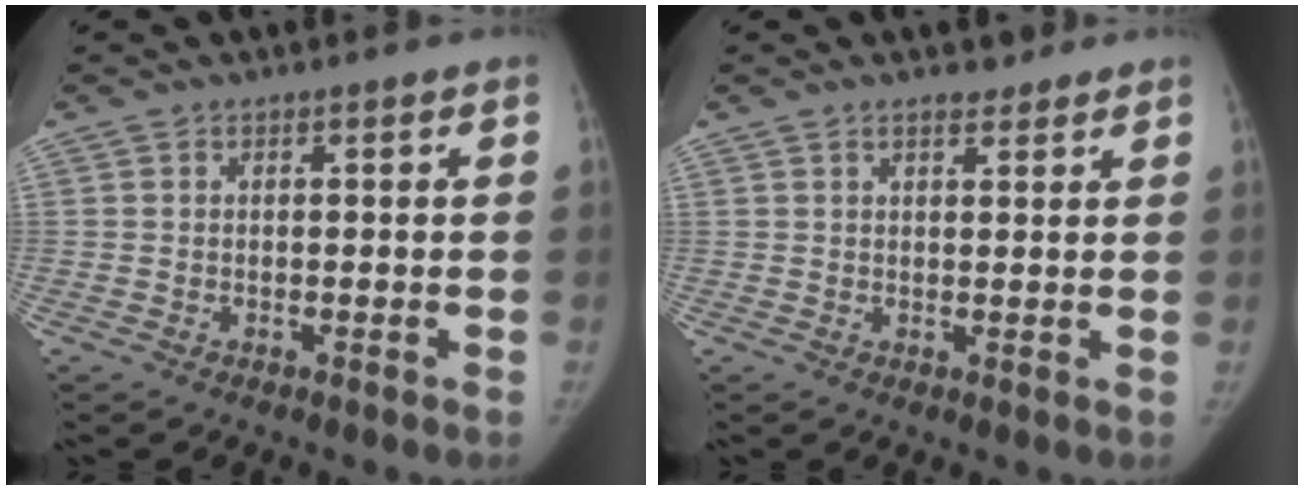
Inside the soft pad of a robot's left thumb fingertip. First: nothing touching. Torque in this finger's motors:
{"motor_torque": [-0.48, 0.05, -0.14, 0.64, -0.03]}